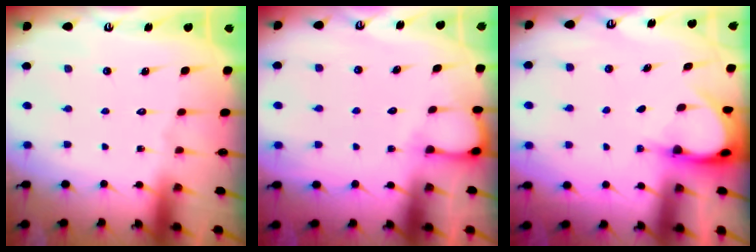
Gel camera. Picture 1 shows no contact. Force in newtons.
{"total": 2.6, "press": 2.6, "slide": 0.3}
{"total": 3.7, "press": 3.7, "slide": 0.3}